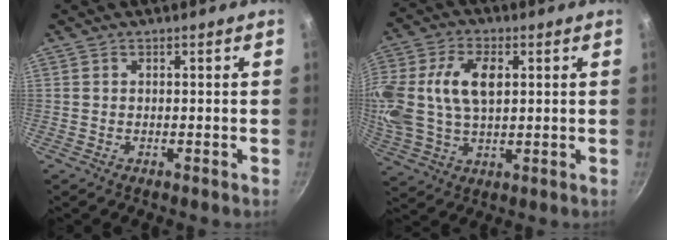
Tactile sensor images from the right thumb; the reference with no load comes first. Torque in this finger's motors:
{"motor_torque": [0.42, 1.72, 0.30, -0.18, 0.55]}